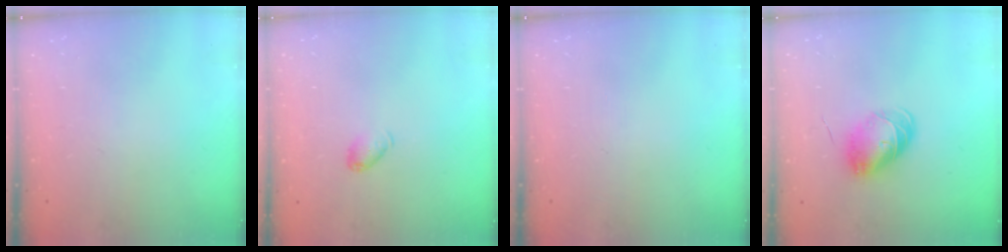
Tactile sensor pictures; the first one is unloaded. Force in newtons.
{"total": 5.2, "press": 5.1, "slide": 0.9}
{"total": 0.0}
{"total": 7.2, "press": 7.2, "slide": 0.1}